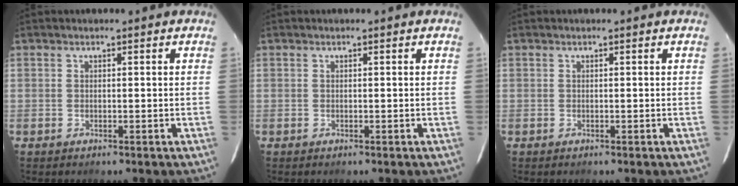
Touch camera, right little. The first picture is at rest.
{"total": 0.0}
{"total": 0.0}